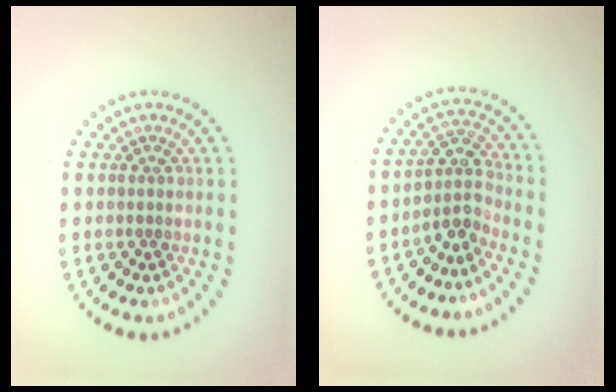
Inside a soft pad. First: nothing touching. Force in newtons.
{"total": 2.7, "press": 2.0, "slide": 1.8}